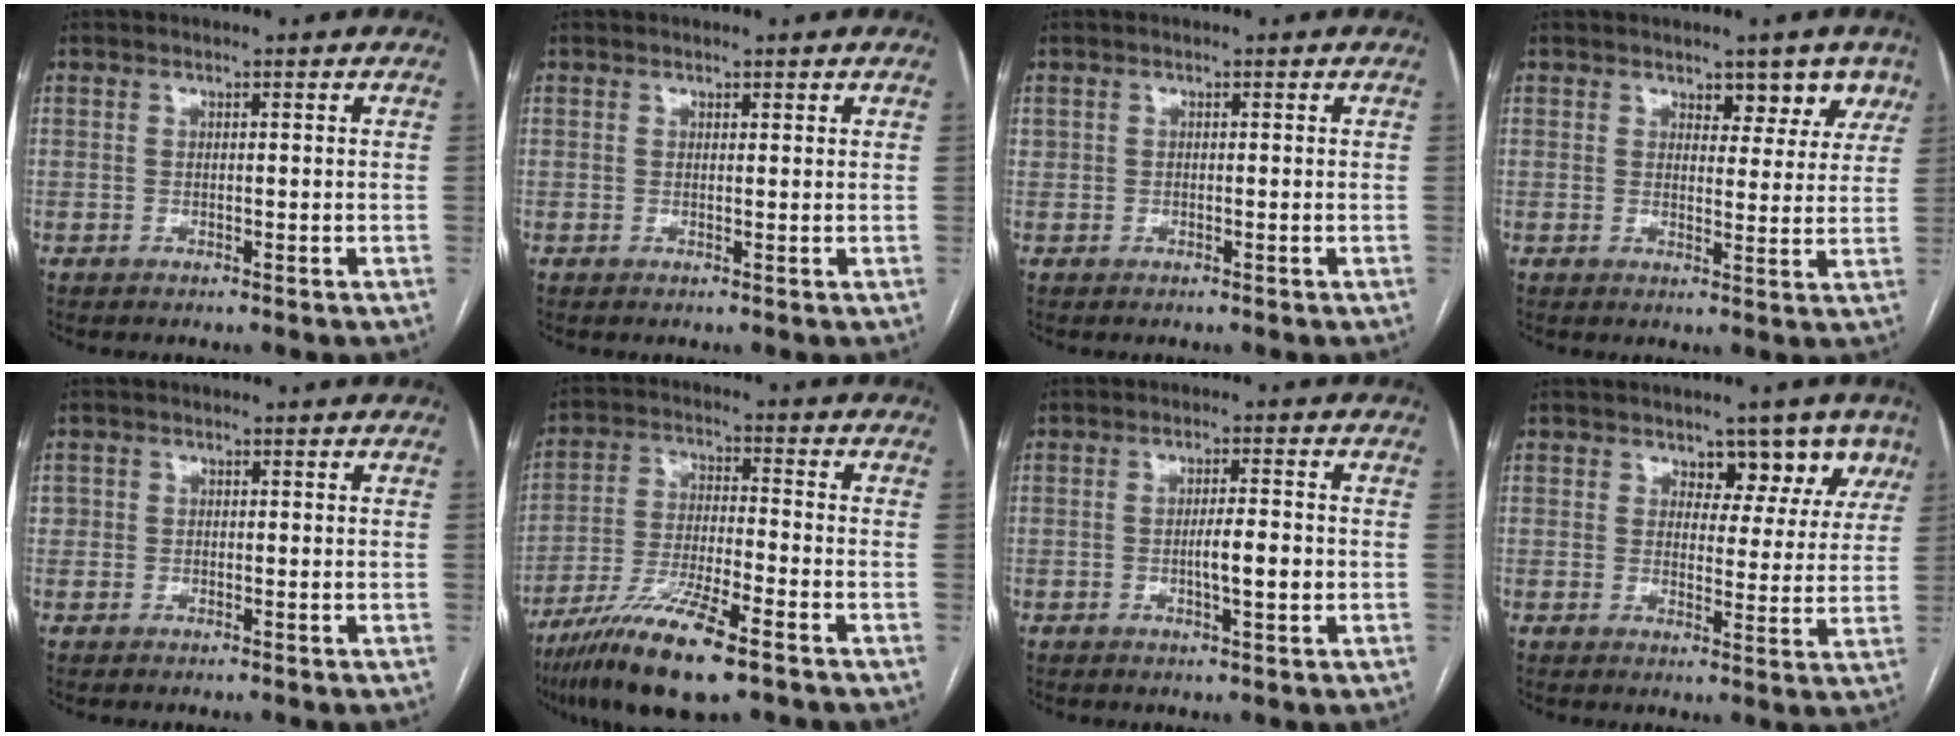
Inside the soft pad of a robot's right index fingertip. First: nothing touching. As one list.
[{"total": 0.6, "force": [0.5, 0.3, 0.2], "torque": [-0.004, 0.001, 0.007]}, {"total": 0.6, "force": [0.3, 0.5, 0.1], "torque": [0.011, 0.010, 0.006]}, {"total": 4.8, "force": [3.4, 2.7, 2.1], "torque": [-0.002, -0.001, 0.038]}, {"total": 1.4, "force": [0.2, 1.3, 0.2], "torque": [0.012, 0.010, 0.003]}, {"total": 14.0, "force": [-9.0, 1.9, 10.5], "torque": [-0.206, -0.032, -0.163]}, {"total": 4.2, "force": [-0.6, 0.7, 4.1], "torque": [-0.066, -0.001, -0.006]}, {"total": 6.1, "force": [4.1, 3.8, 2.5], "torque": [-0.009, 0.000, 0.046]}]